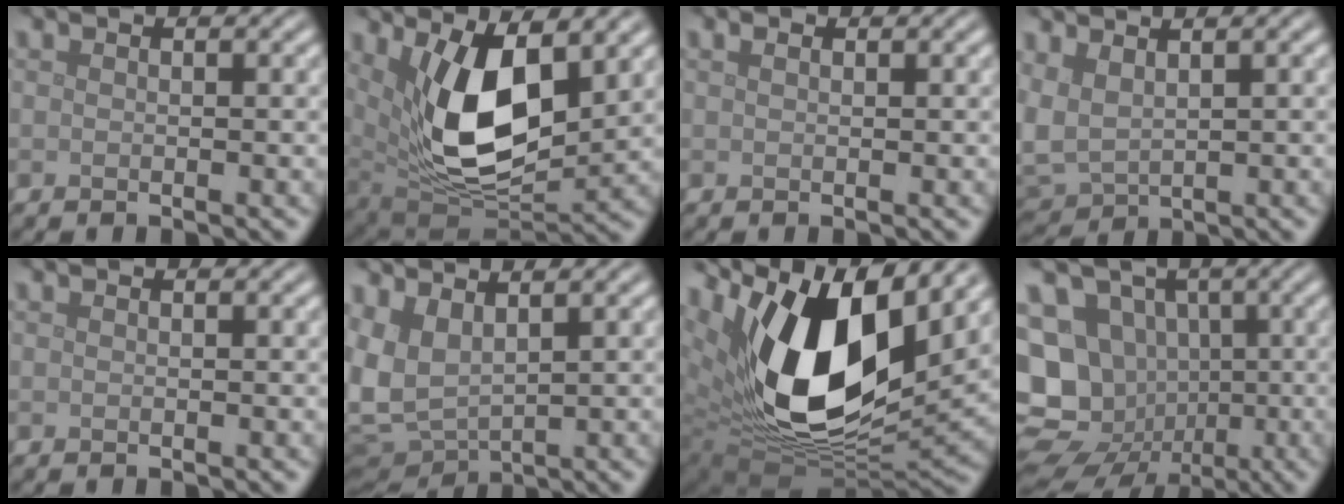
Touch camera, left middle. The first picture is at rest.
{"total": 10.3, "force": [2.9, 4.7, 8.7], "torque": [-0.156, -0.017, 0.054]}
{"total": 0.6, "force": [0.4, 0.2, 0.4], "torque": [-0.010, 0.004, 0.007]}
{"total": 3.1, "force": [1.3, 1.5, 2.4], "torque": [-0.072, 0.001, 0.028]}
{"total": 0.0}
{"total": 5.6, "force": [1.5, 3.0, 4.5], "torque": [-0.116, -0.001, 0.031]}
{"total": 14.3, "force": [5.1, 7.7, 10.9], "torque": [-0.195, -0.010, 0.099]}
{"total": 18.3, "force": [-4.2, 16.7, 6.4], "torque": [-0.150, -0.008, -0.097]}